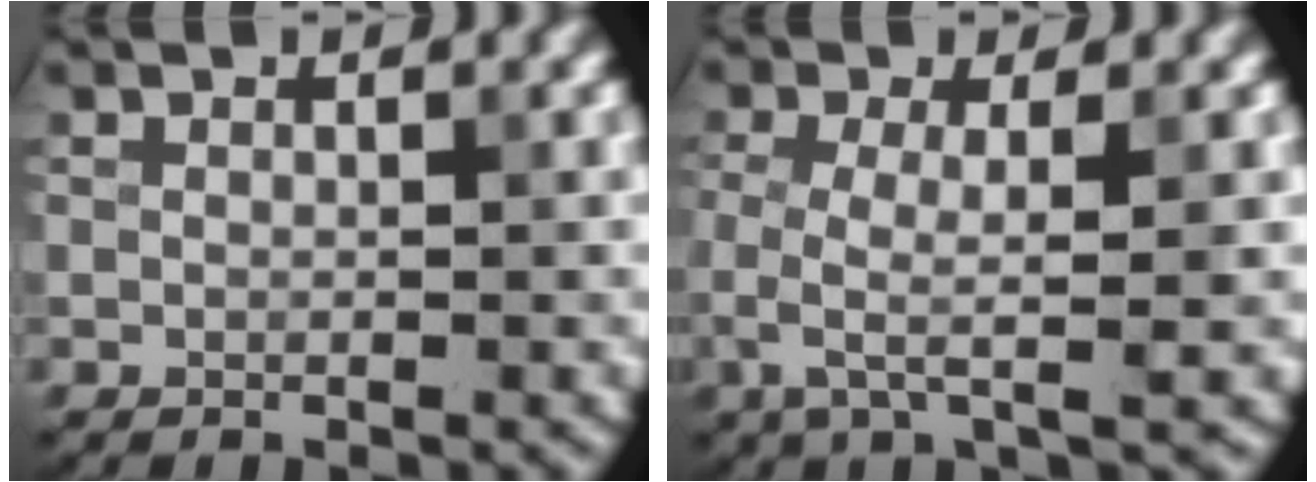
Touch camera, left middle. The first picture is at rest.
{"total": 3.8, "force": [-0.7, 0.9, 3.6], "torque": [-0.078, -0.009, -0.016]}